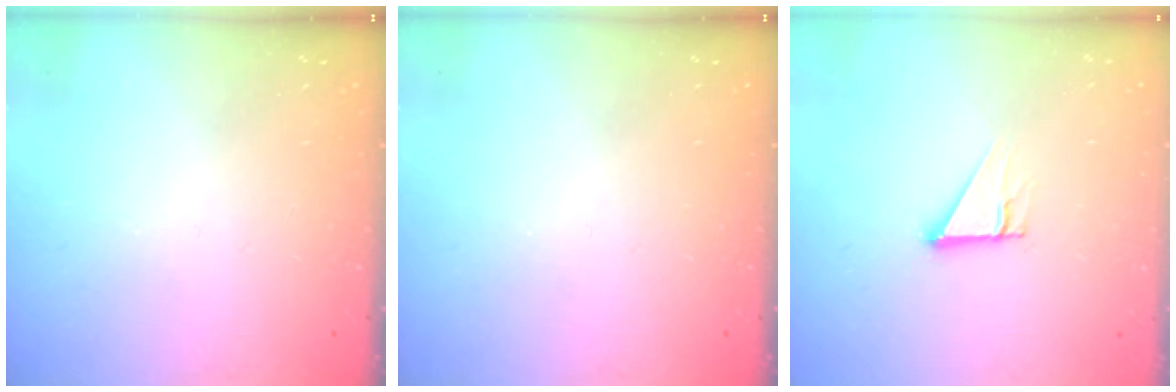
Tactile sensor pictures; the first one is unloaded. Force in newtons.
{"total": 0.0}
{"total": 3.1, "press": 3.1, "slide": 0.1}